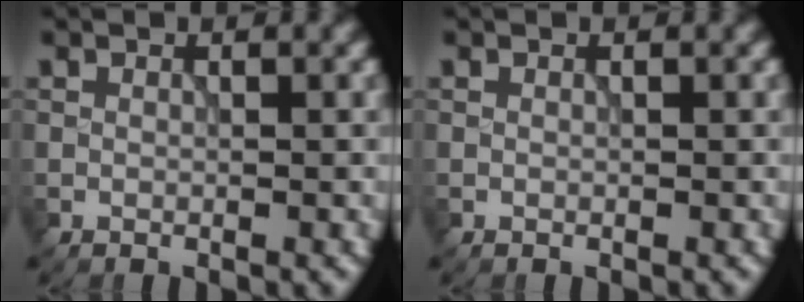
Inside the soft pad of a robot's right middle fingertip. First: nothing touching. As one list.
[{"total": 0.0}]